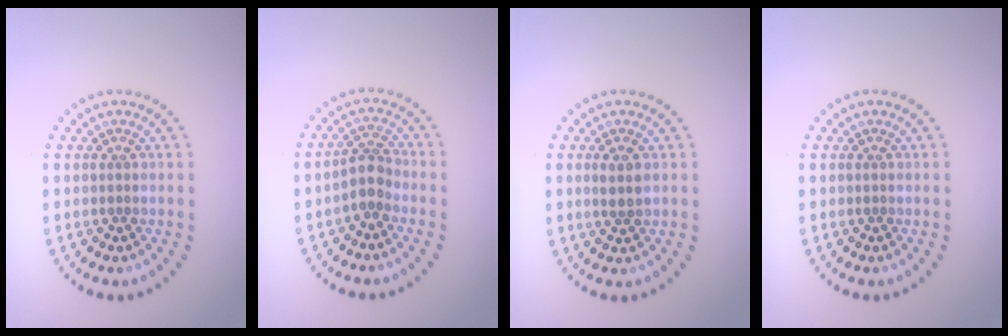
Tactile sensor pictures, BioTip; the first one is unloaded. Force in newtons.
{"total": 2.4, "press": 1.9, "slide": 1.5}
{"total": 1.8, "press": 1.7, "slide": 0.6}
{"total": 0.0}